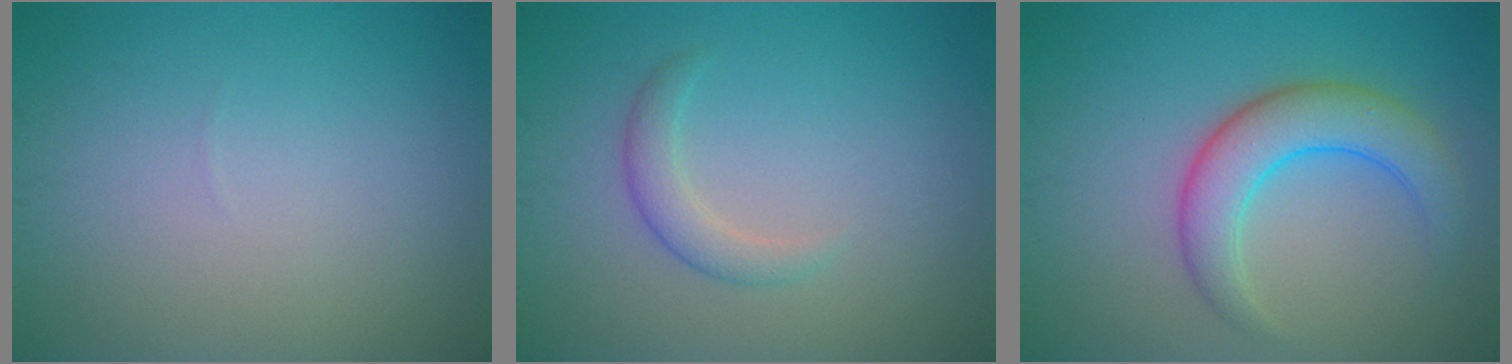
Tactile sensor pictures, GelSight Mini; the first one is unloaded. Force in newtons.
{"total": 2.0, "press": 2.0, "slide": 0.1}
{"total": 5.2, "press": 5.2, "slide": 0.1}